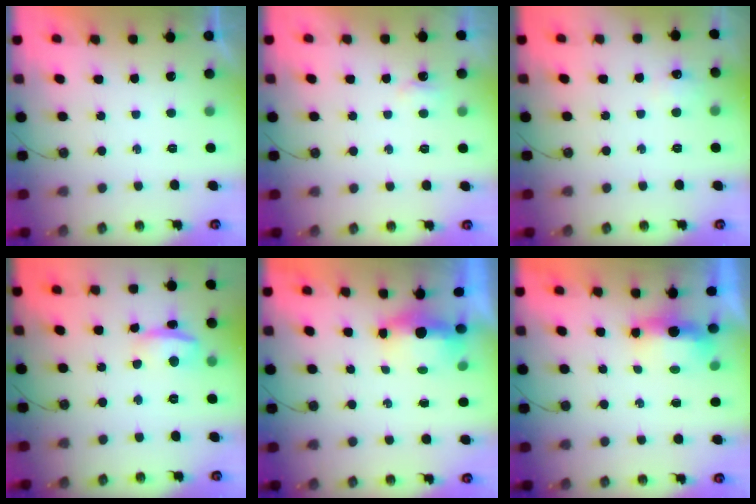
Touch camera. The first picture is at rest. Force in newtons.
{"total": 2.7, "press": 2.6, "slide": 0.5}
{"total": 5.5, "press": 5.5, "slide": 0.8}
{"total": 11.7, "press": 5.7, "slide": 10.3}
{"total": 4.9, "press": 4.8, "slide": 1.2}
{"total": 14.1, "press": 6.9, "slide": 12.3}